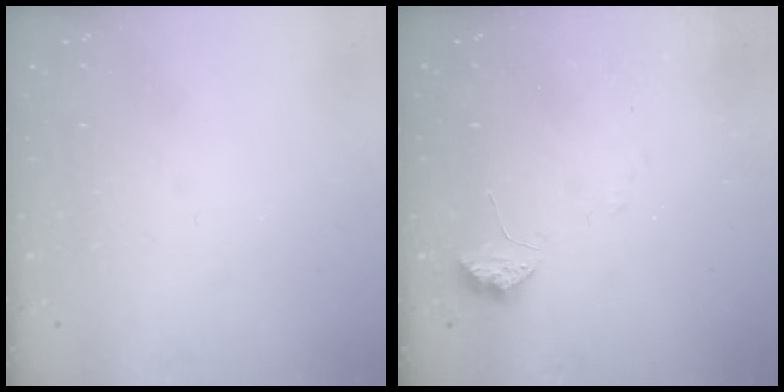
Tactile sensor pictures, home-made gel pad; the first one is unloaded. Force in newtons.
{"total": 9.6, "press": 9.6, "slide": 0.6}